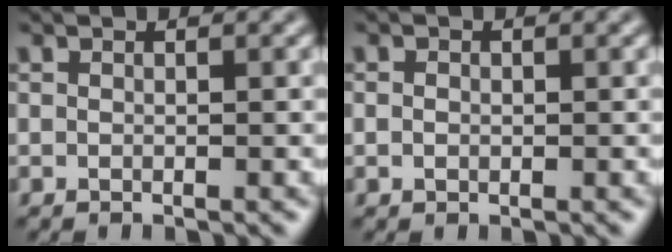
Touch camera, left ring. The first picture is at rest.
{"total": 0.7, "force": [0.0, 0.6, 0.4], "torque": [-0.006, -0.001, -0.001]}